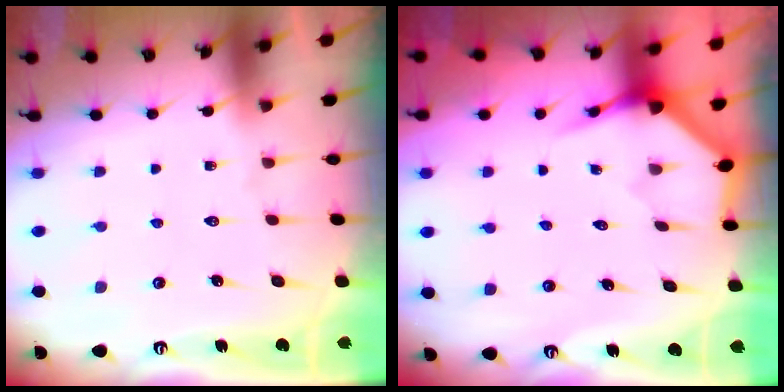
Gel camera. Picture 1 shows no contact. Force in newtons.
{"total": 4.0, "press": 4.0, "slide": 0.3}